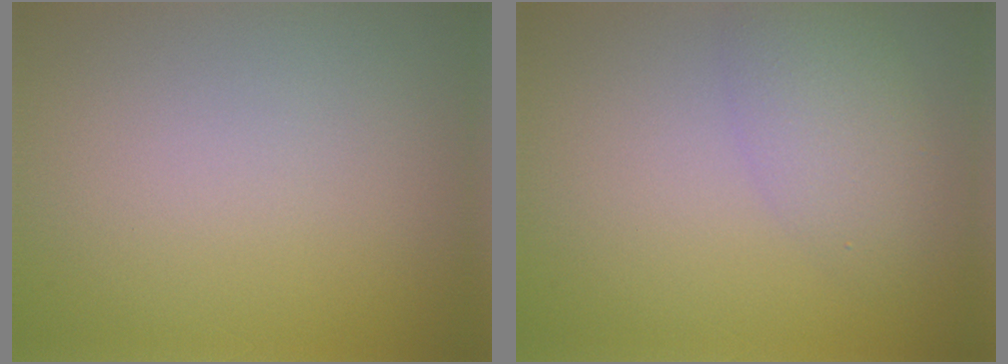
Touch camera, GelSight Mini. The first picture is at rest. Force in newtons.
{"total": 3.3, "press": 3.3, "slide": 0.2}